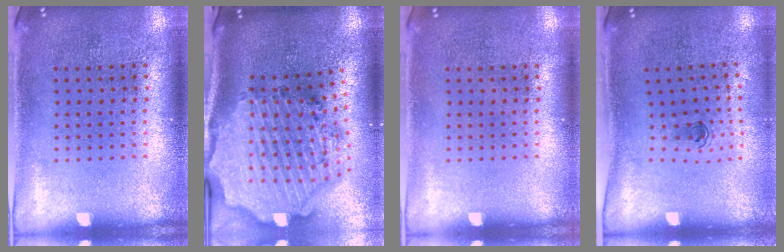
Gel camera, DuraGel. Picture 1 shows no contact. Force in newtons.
{"total": 4.1, "press": 3.4, "slide": 2.3}
{"total": 0.0}
{"total": 0.7, "press": 0.4, "slide": 0.6}